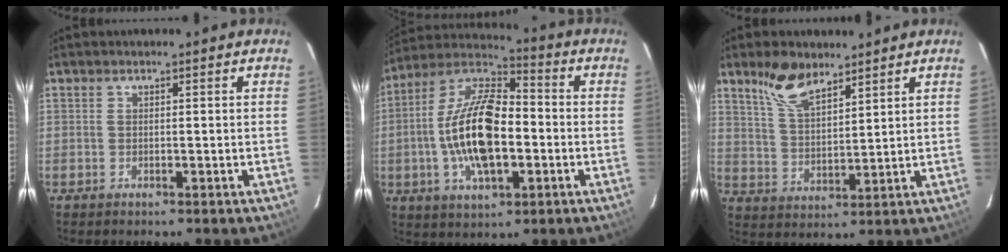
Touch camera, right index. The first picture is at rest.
{"total": 18.1, "force": [-3.0, 8.2, 15.8], "torque": [-0.313, 0.006, -0.057]}
{"total": 8.6, "force": [6.4, 3.4, 4.6], "torque": [-0.085, 0.010, 0.128]}